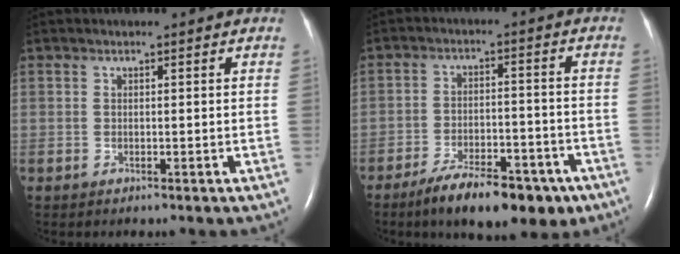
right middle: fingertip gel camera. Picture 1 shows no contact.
{"total": 12.4, "force": [-8.7, 4.5, 7.7], "torque": [-0.114, -0.002, -0.131]}